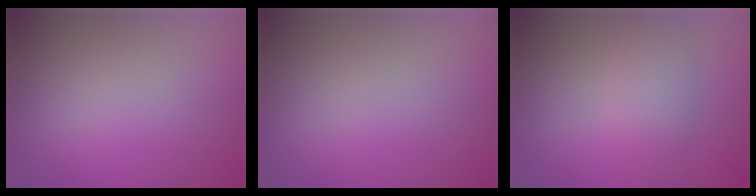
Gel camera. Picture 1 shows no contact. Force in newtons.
{"total": 0.0}
{"total": 2.9, "press": 2.9, "slide": 0.2}